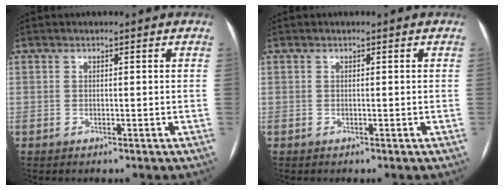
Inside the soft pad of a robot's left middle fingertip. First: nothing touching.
{"total": 0.0}